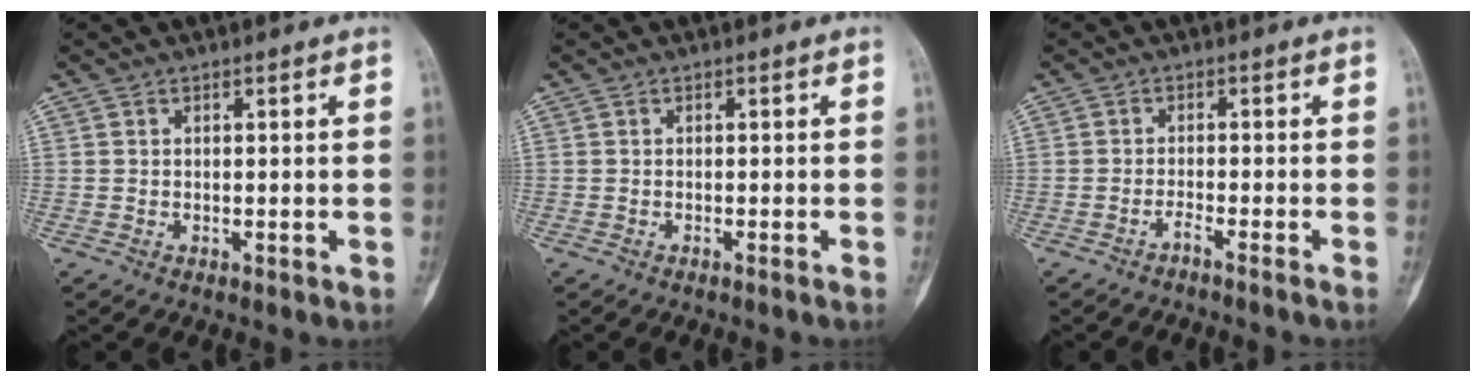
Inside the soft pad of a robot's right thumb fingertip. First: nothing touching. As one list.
[{"total": 0.8, "force": [-0.6, -0.2, 0.5], "torque": [-0.007, 0.007, -0.010]}, {"total": 1.8, "force": [-1.4, -0.7, 0.9], "torque": [-0.025, 0.014, -0.026]}]